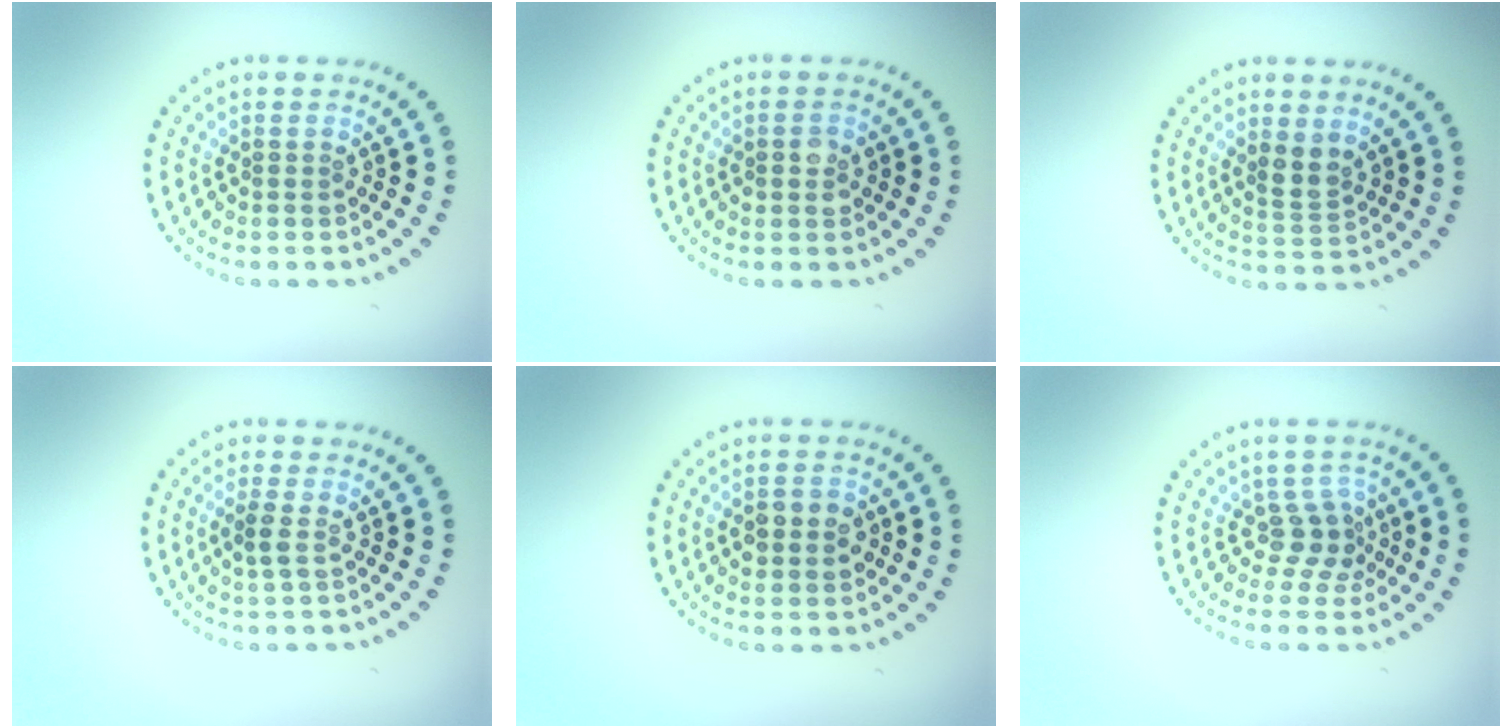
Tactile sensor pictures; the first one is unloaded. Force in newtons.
{"total": 1.9, "press": 1.9, "slide": 0.1}
{"total": 2.0, "press": 1.8, "slide": 1.0}
{"total": 1.2, "press": 0.9, "slide": 0.7}
{"total": 2.9, "press": 2.9, "slide": 0.1}
{"total": 2.3, "press": 1.8, "slide": 1.5}